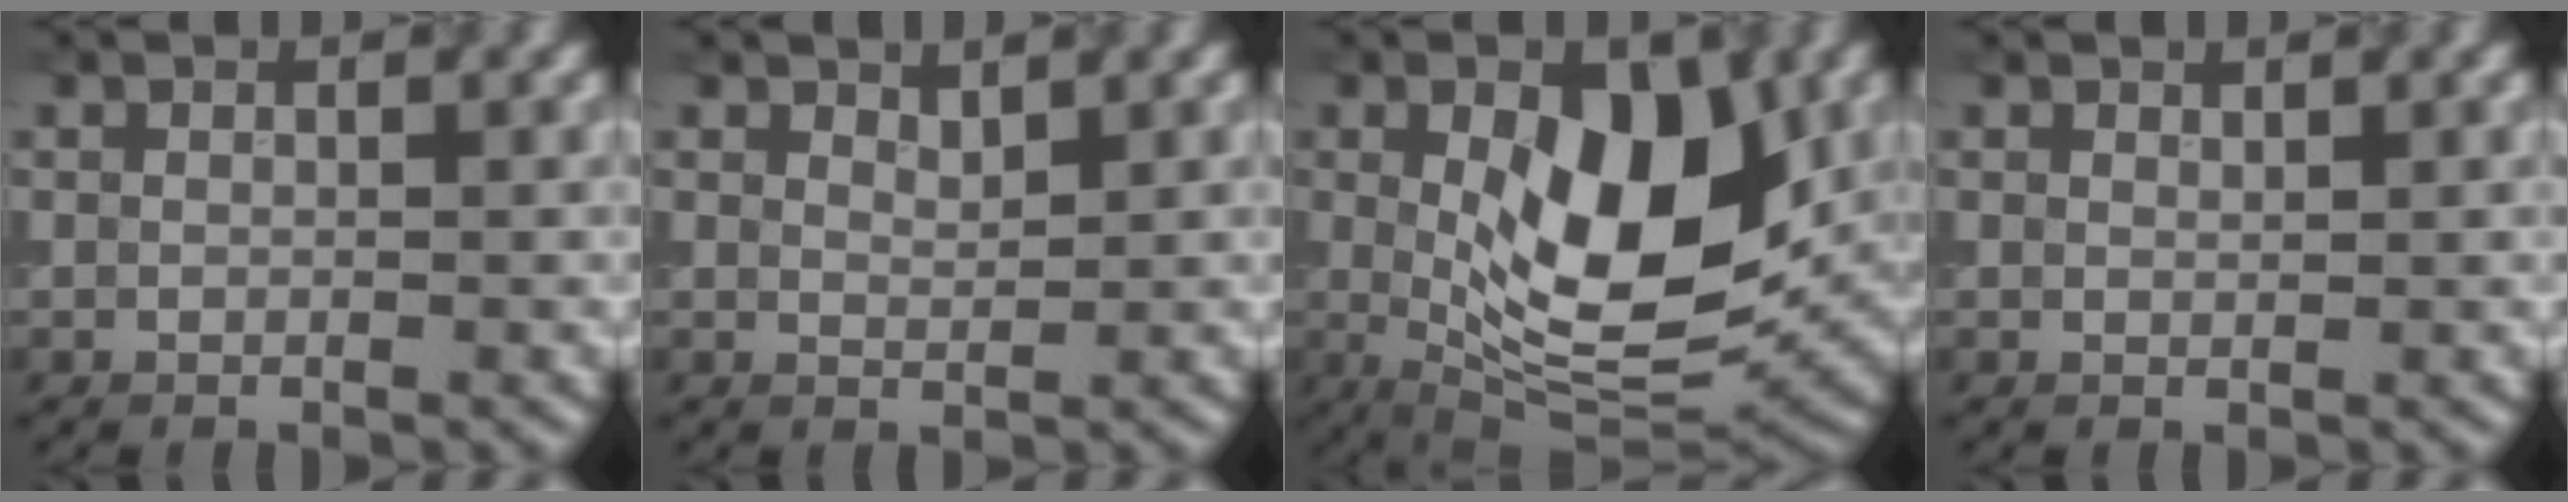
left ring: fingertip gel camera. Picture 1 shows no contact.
{"total": 1.3, "force": [1.2, 0.2, 0.4], "torque": [-0.009, 0.001, 0.021]}
{"total": 11.1, "force": [1.0, 4.8, 9.9], "torque": [-0.148, 0.000, 0.014]}
{"total": 0.6, "force": [0.6, 0.0, 0.1], "torque": [0.002, 0.000, 0.012]}